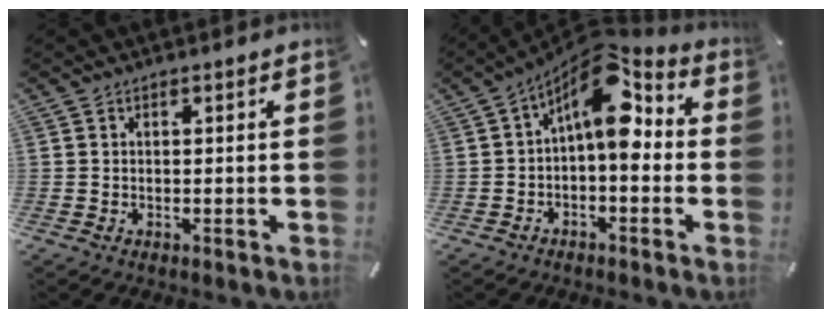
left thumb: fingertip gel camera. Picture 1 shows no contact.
{"total": 12.1, "force": [3.9, 5.9, 9.8], "torque": [-0.155, -0.040, 0.068]}